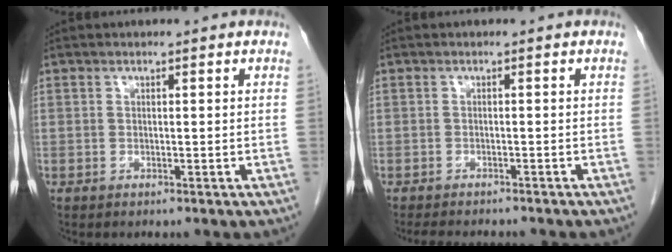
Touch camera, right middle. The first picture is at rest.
{"total": 7.2, "force": [-6.4, 1.5, 2.9], "torque": [-0.038, -0.005, -0.088]}